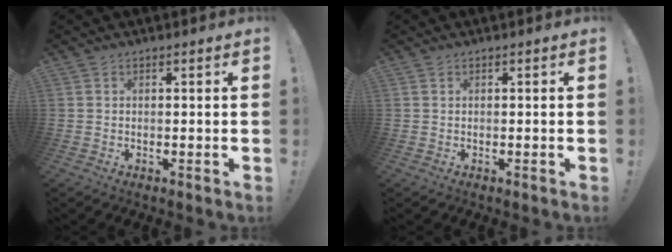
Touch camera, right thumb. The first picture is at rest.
{"total": 0.0}